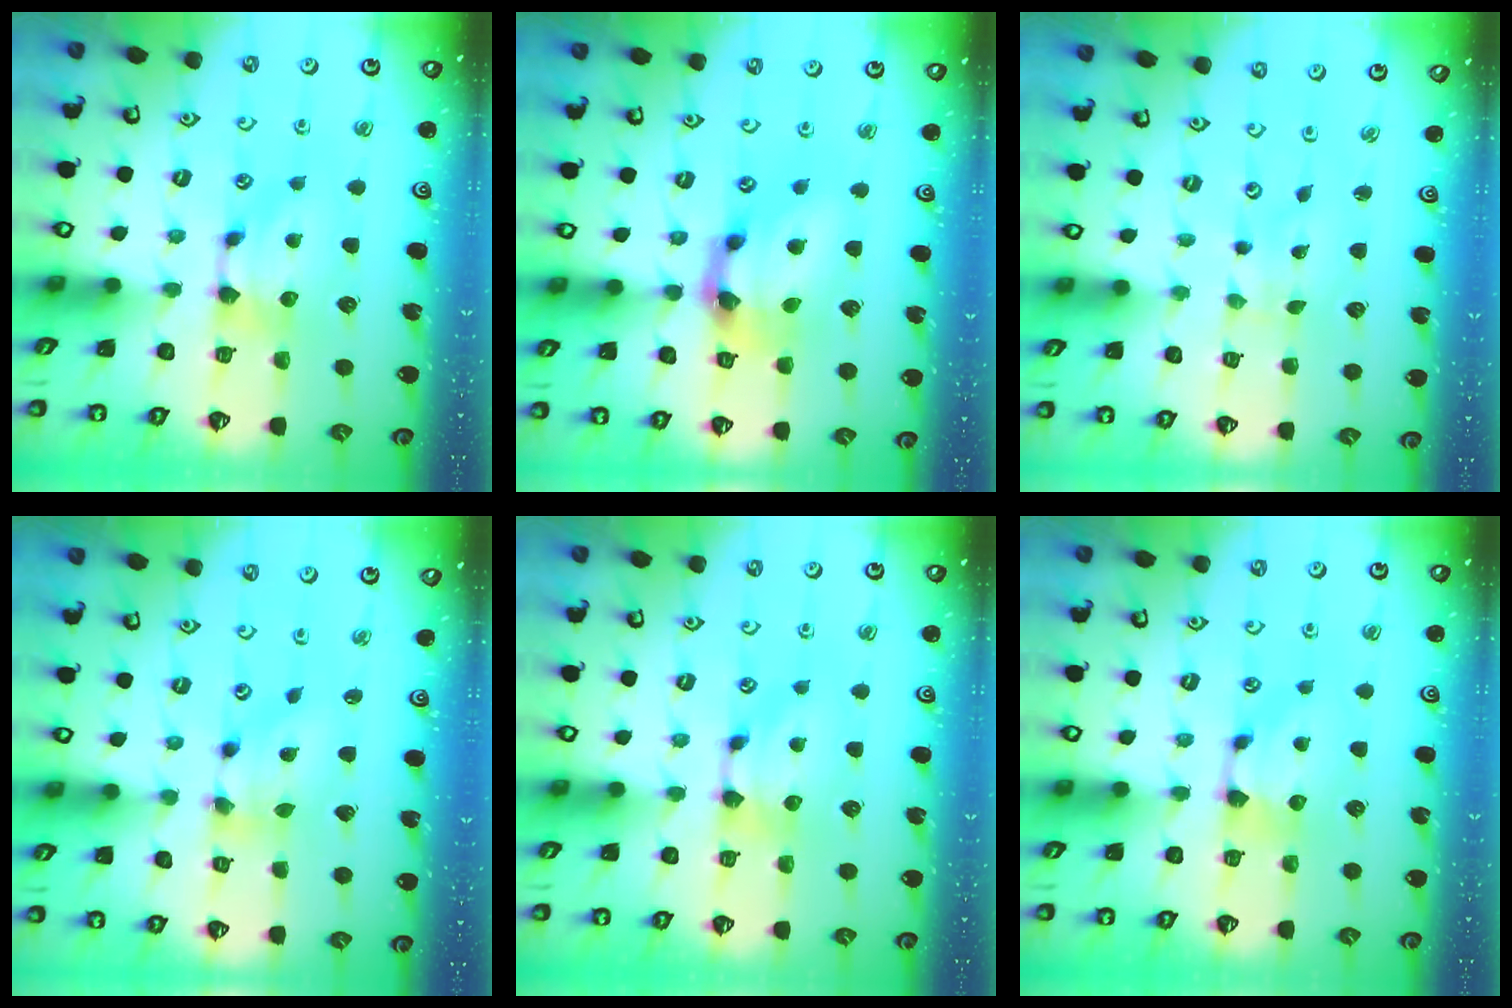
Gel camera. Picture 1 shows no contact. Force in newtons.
{"total": 7.5, "press": 6.9, "slide": 3.0}
{"total": 5.8, "press": 5.8, "slide": 0.5}
{"total": 4.9, "press": 4.5, "slide": 1.9}
{"total": 0.0}
{"total": 0.0}